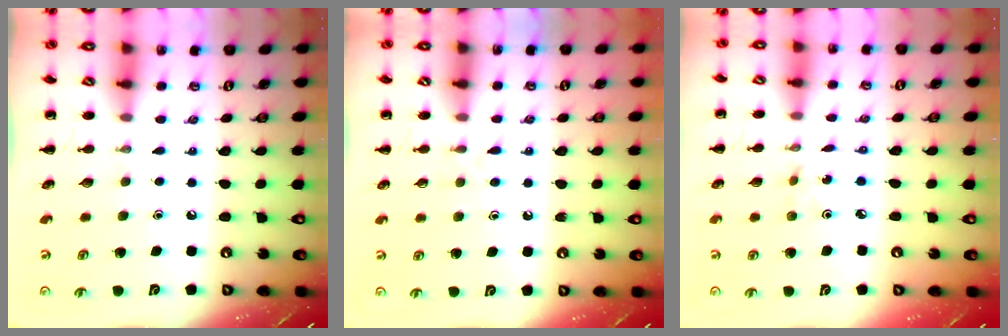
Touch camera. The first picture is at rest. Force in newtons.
{"total": 4.1, "press": 3.9, "slide": 1.4}
{"total": 1.0, "press": 0.9, "slide": 0.3}